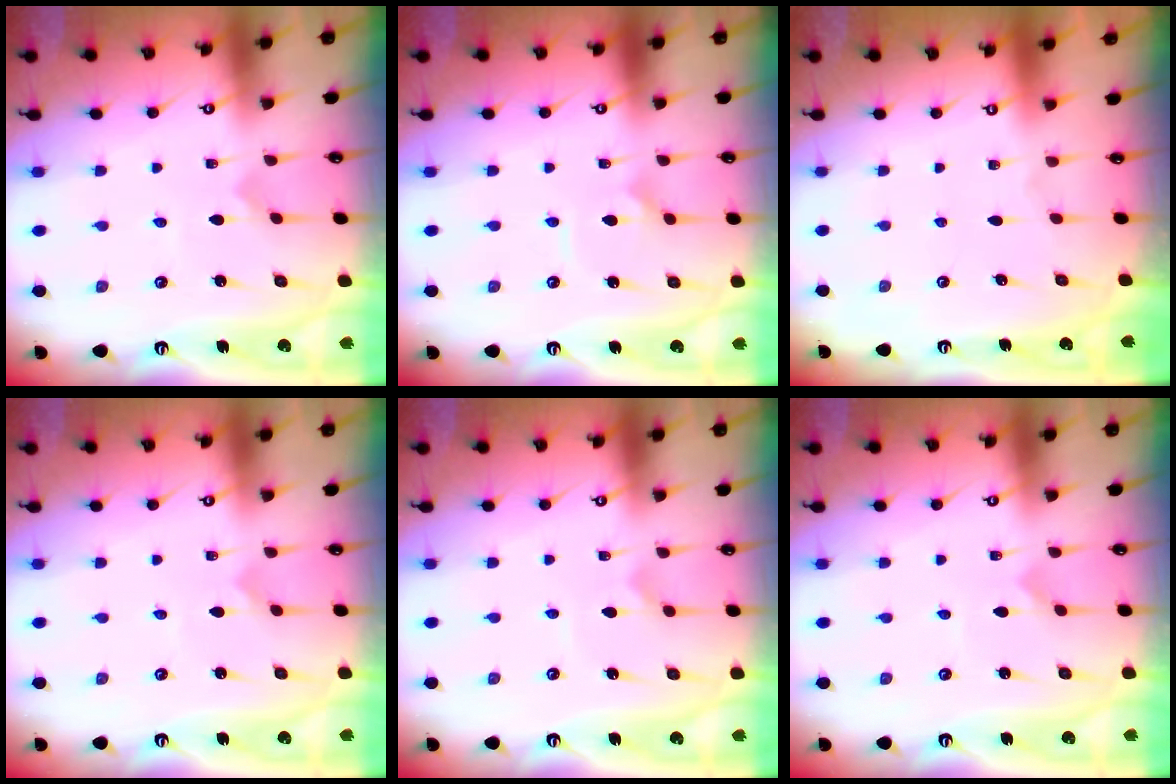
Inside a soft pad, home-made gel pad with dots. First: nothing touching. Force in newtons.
{"total": 2.4, "press": 2.4, "slide": 0.1}
{"total": 0.0}
{"total": 0.0}
{"total": 2.3, "press": 2.3, "slide": 0.2}
{"total": 0.0}